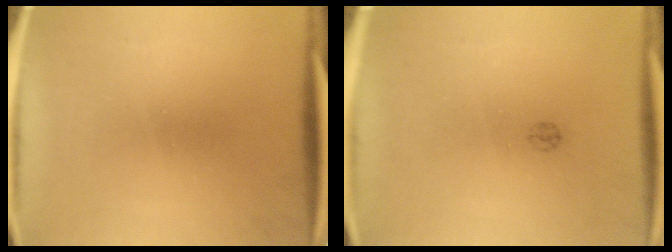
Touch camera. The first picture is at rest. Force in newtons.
{"total": 1.0}